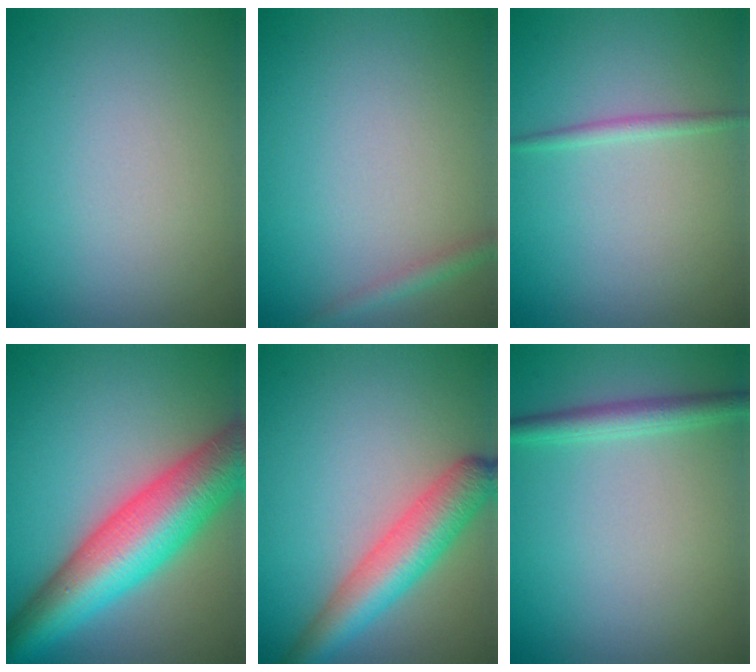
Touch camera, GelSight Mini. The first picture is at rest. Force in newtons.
{"total": 1.3, "press": 1.2, "slide": 0.1}
{"total": 1.0, "press": 1.0, "slide": 0.0}
{"total": 10.2, "press": 10.2, "slide": 0.2}
{"total": 5.4, "press": 5.4, "slide": 0.2}
{"total": 2.2, "press": 2.2, "slide": 0.1}